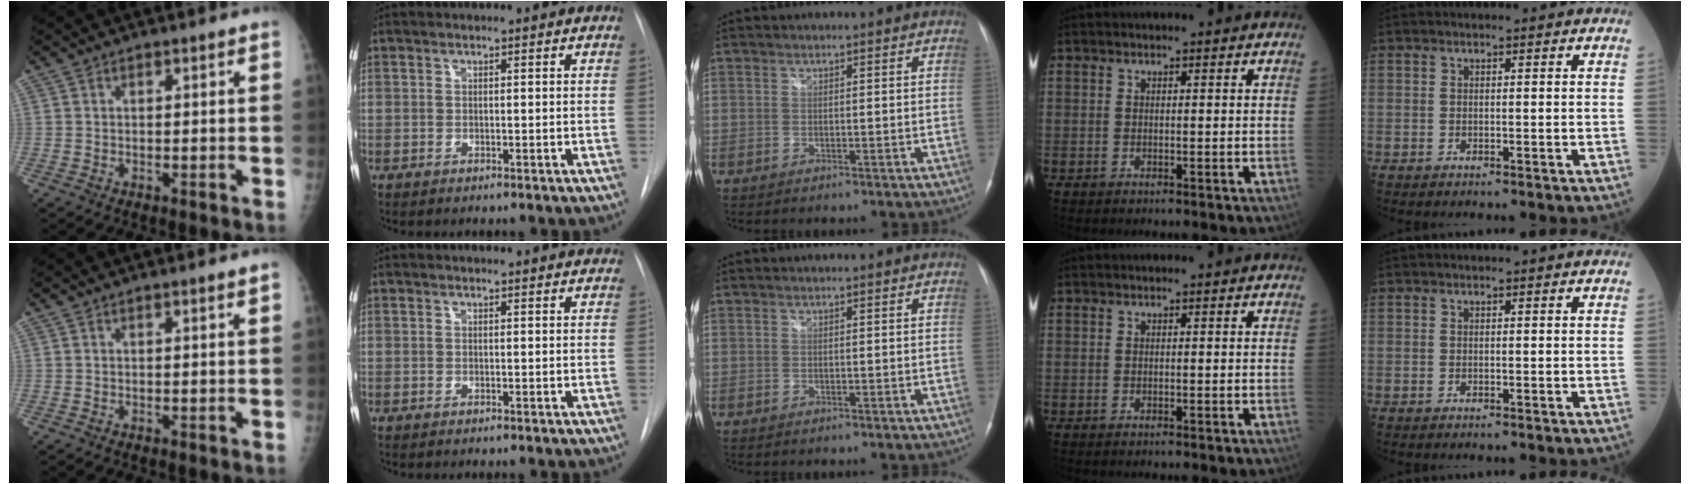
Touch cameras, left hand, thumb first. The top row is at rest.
{"thumb": {"total": 1.1, "force": [0.7, -0.2, 0.8], "torque": [-0.015, -0.004, 0.011]}, "index": {"total": 3.5, "force": [3.4, 0.6, 0.8], "torque": [-0.012, 0.008, 0.028]}}